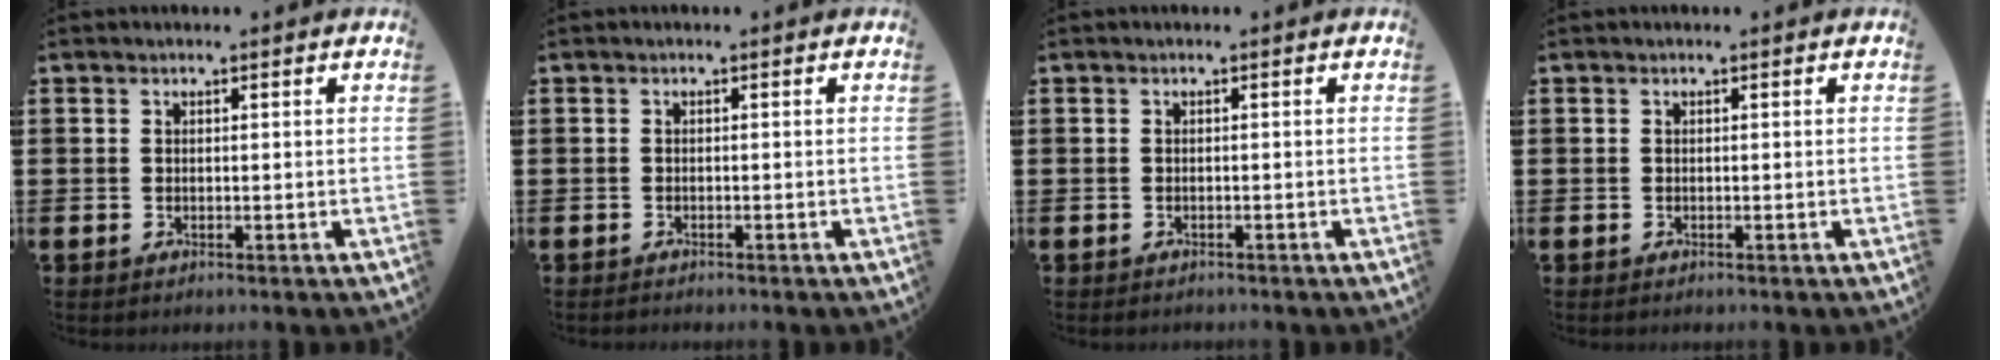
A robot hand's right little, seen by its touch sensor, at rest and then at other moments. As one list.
[{"total": 0.0}, {"total": 0.7, "force": [-0.6, 0.2, -0.1], "torque": [-0.001, 0.001, -0.015]}, {"total": 0.0}]